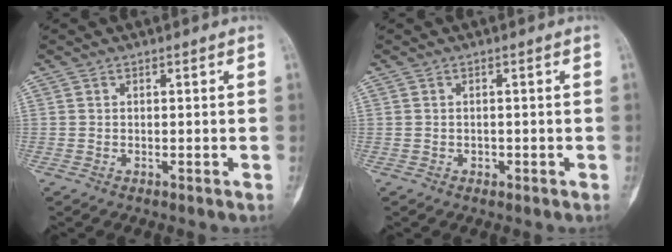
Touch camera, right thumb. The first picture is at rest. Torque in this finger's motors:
{"motor_torque": [-0.42, 0.37, -0.30, 0.15, -0.02]}